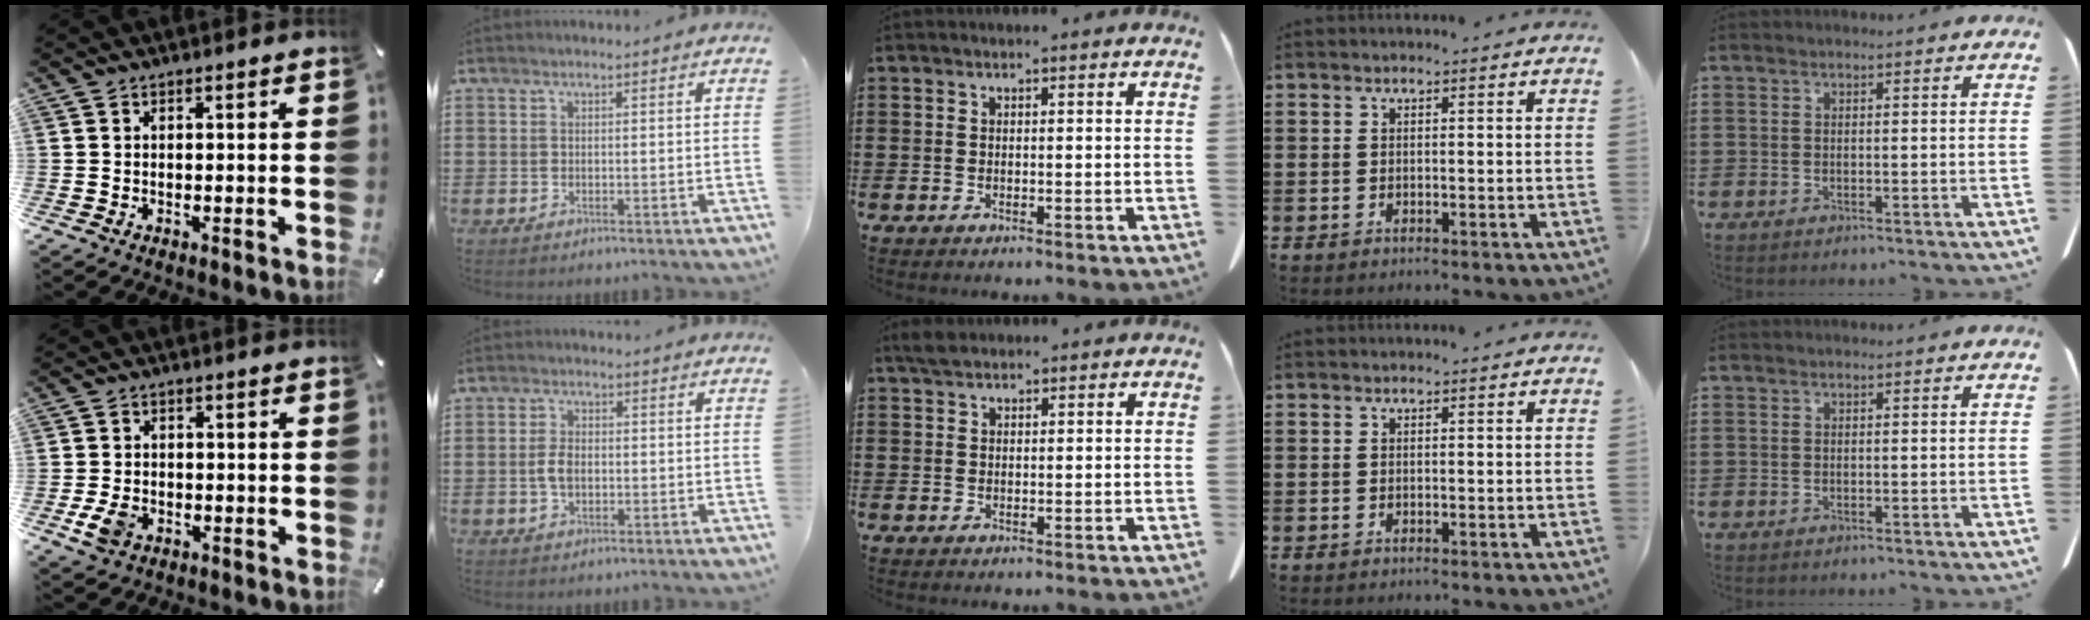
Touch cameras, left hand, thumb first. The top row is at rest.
{"thumb": {"total": 5.2, "force": [-2.0, 3.8, 3.0], "torque": [-0.074, 0.003, -0.039]}, "index": {"total": 3.2, "force": [-0.3, 1.8, 2.6], "torque": [-0.067, 0.000, -0.010]}, "middle": {"total": 2.0, "force": [1.6, 0.8, 0.9], "torque": [-0.022, 0.005, 0.030]}}